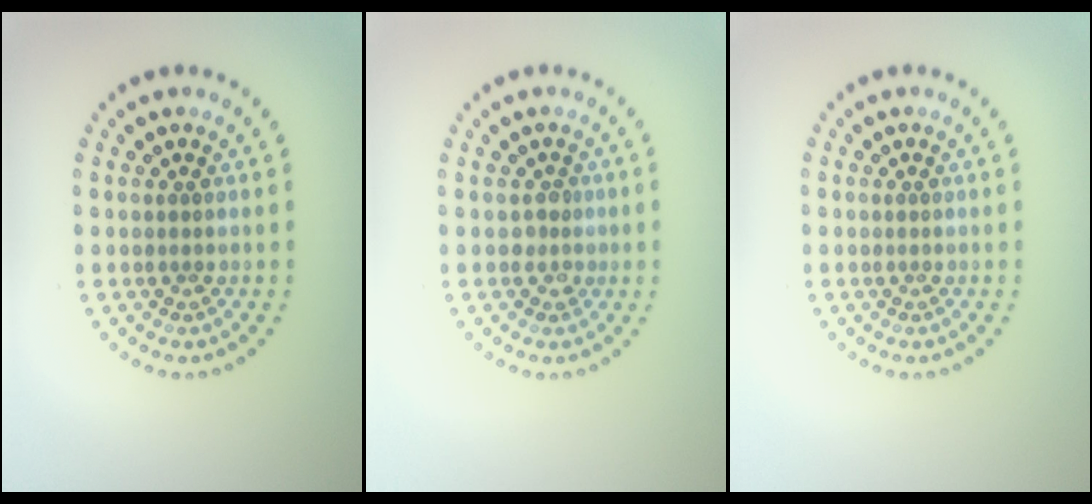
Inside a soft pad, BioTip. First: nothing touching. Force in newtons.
{"total": 1.3, "press": 1.0, "slide": 0.9}
{"total": 0.0}